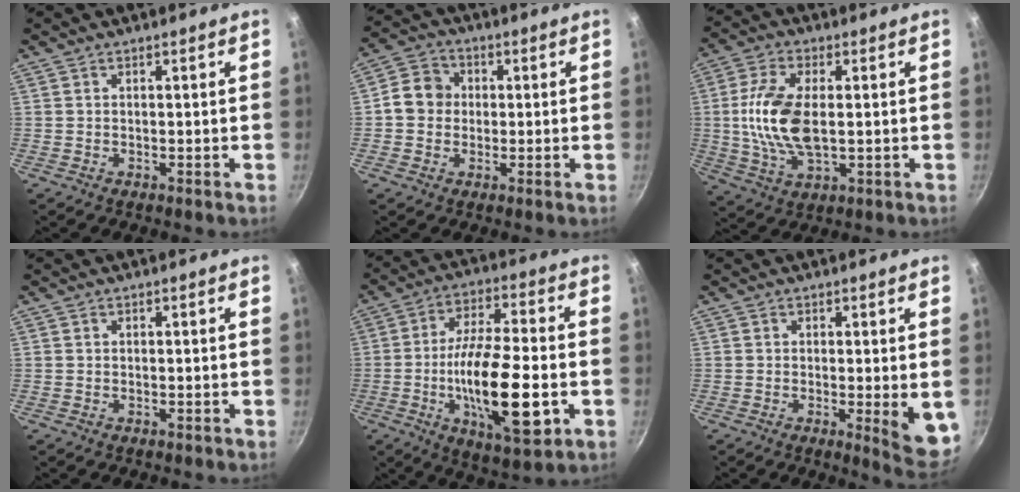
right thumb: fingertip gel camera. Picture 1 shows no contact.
{"total": 6.9, "force": [0.2, 6.2, 3.1], "torque": [-0.026, 0.014, -0.015]}
{"total": 12.7, "force": [0.4, 6.5, 10.9], "torque": [-0.215, 0.003, 0.007]}
{"total": 0.0}
{"total": 19.9, "force": [-4.5, 6.7, 18.2], "torque": [-0.313, 0.015, -0.078]}
{"total": 6.9, "force": [-0.5, 1.6, 6.7], "torque": [-0.074, -0.014, -0.004]}